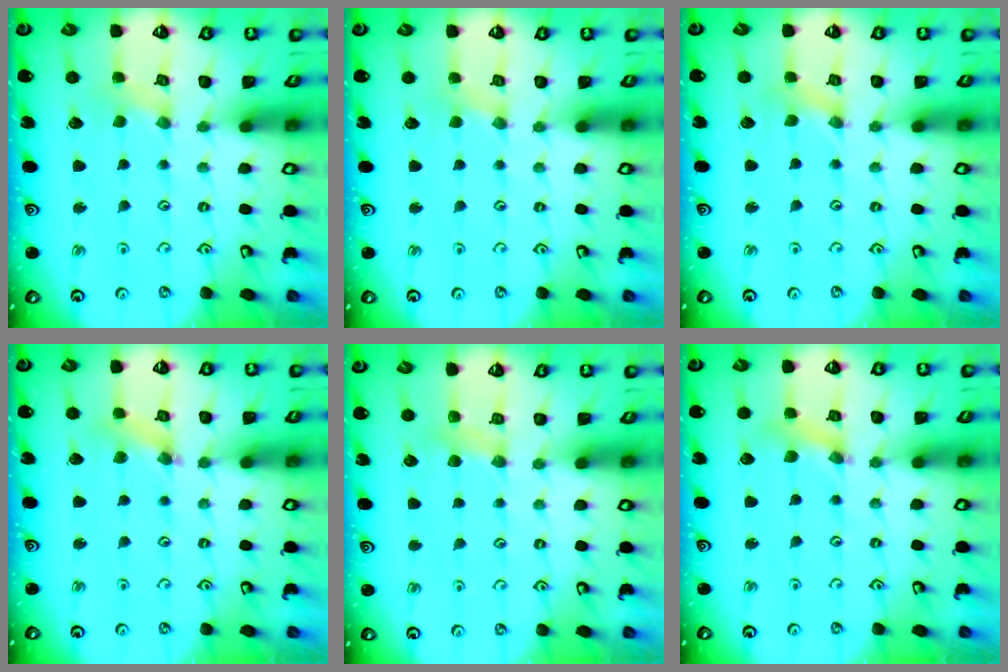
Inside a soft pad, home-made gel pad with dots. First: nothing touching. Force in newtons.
{"total": 1.3, "press": 1.3, "slide": 0.1}
{"total": 0.0}
{"total": 2.7, "press": 2.7, "slide": 0.2}
{"total": 4.8, "press": 4.7, "slide": 0.6}
{"total": 2.8, "press": 2.8, "slide": 0.4}